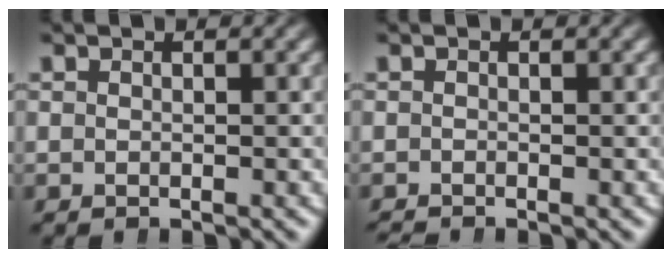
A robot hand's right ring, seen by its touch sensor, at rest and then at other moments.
{"total": 0.9, "force": [-0.9, 0.2, 0.0], "torque": [-0.004, -0.013, -0.011]}